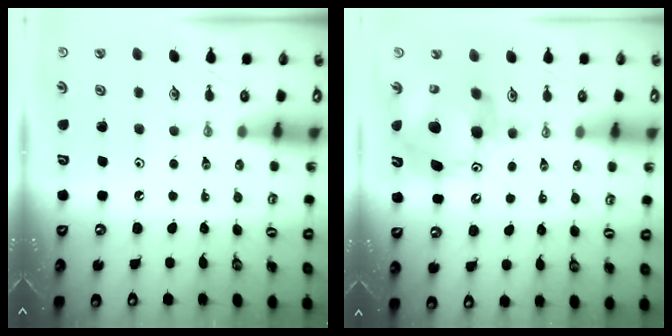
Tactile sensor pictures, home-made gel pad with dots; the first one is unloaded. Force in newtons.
{"total": 14.1, "press": 14.0, "slide": 1.1}